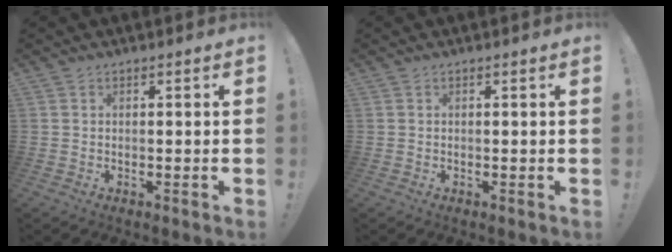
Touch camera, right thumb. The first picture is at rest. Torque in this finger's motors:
{"motor_torque": [0.00, 0.00, 0.00, 0.00, 0.00]}